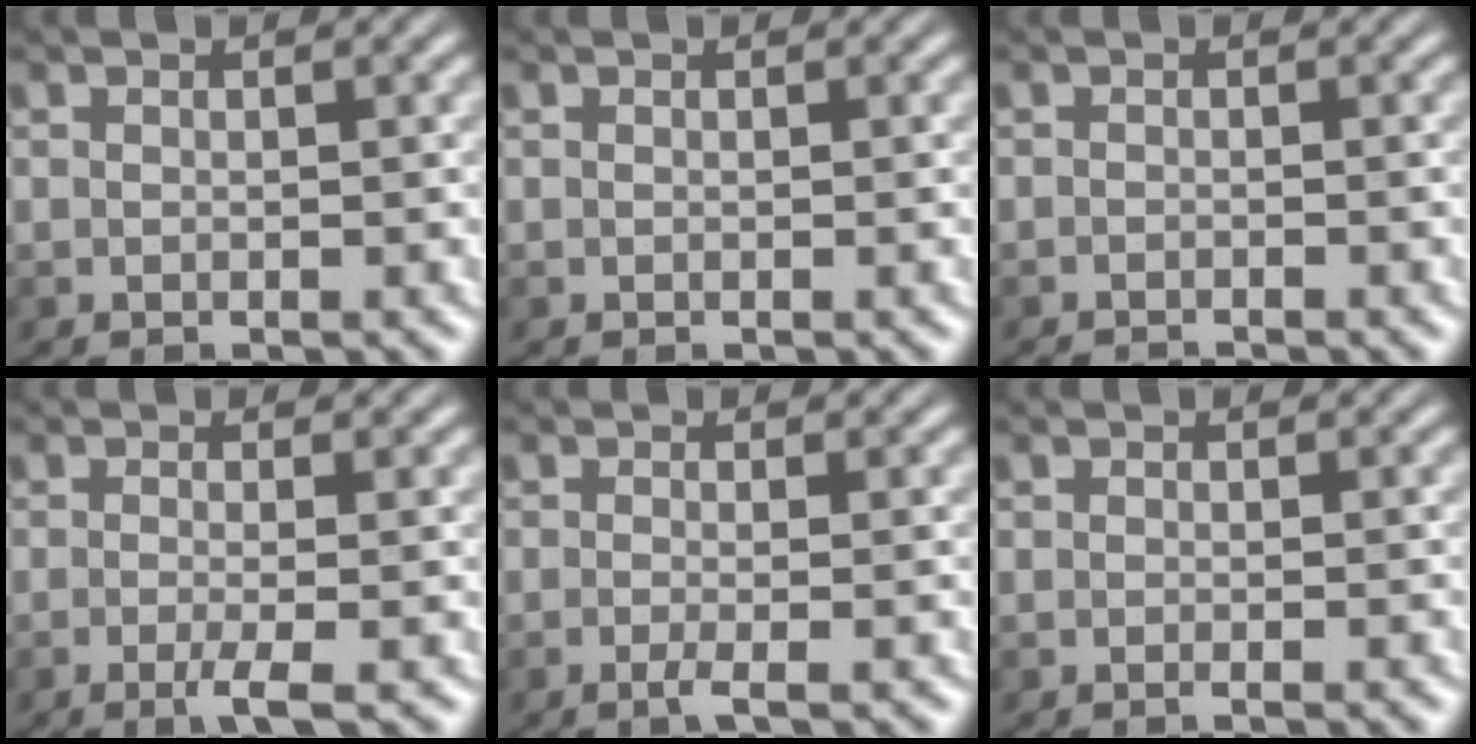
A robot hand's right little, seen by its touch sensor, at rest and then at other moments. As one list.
[{"total": 0.0}, {"total": 1.1, "force": [-1.0, -0.2, 0.4], "torque": [-0.007, -0.006, -0.019]}, {"total": 2.8, "force": [-1.4, 0.3, 2.4], "torque": [-0.050, -0.009, -0.024]}, {"total": 1.9, "force": [-1.1, 0.0, 1.5], "torque": [-0.033, -0.007, -0.019]}, {"total": 0.6, "force": [-0.5, -0.2, 0.4], "torque": [-0.006, -0.003, -0.009]}]